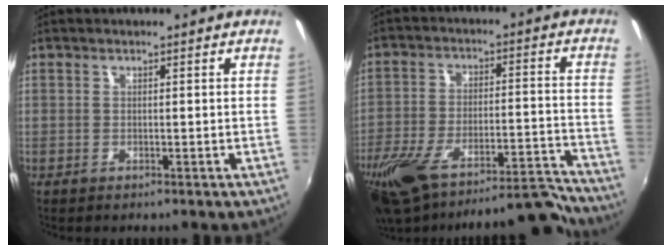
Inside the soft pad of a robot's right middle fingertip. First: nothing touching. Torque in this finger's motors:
{"motor_torque": [1.03, -1.11, 0.39, 0.21]}